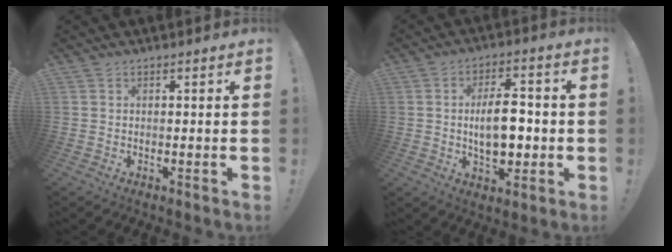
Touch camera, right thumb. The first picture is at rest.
{"total": 11.5, "force": [-0.7, 6.4, 9.6], "torque": [-0.160, 0.001, -0.016]}